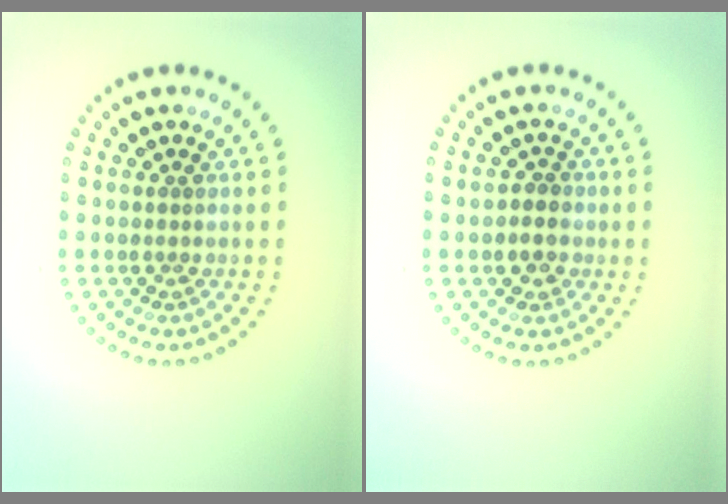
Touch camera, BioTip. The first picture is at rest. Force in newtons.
{"total": 1.6, "press": 1.4, "slide": 0.8}